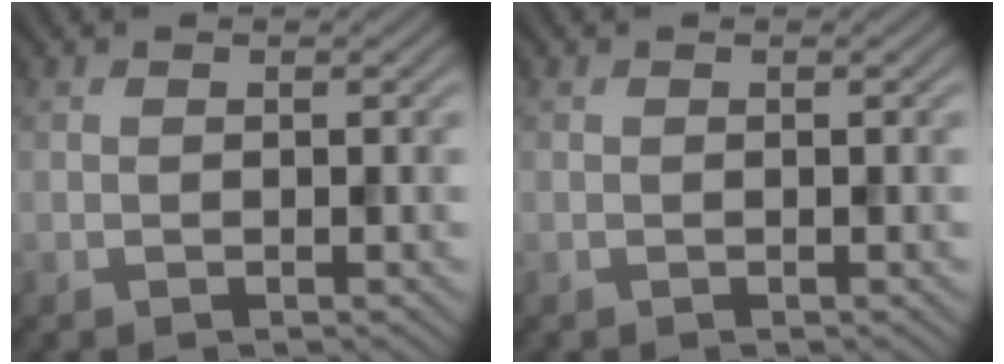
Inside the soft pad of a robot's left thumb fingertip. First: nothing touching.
{"total": 0.0}